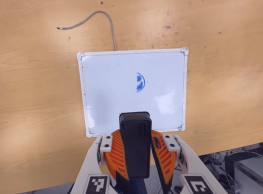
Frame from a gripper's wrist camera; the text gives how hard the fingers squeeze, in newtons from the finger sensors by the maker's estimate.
{"total": 10.8, "left": 10.3, "right": 11.3}